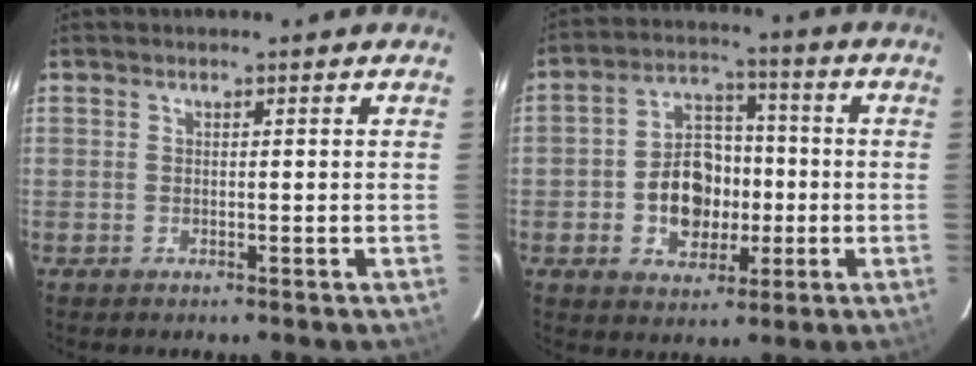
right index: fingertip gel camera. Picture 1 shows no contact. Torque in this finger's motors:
{"motor_torque": [1.61, 0.07, 0.34, 0.05]}